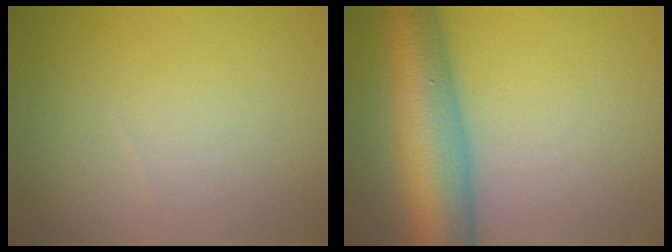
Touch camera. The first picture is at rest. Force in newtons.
{"total": 8.8, "press": 8.8, "slide": 0.2}